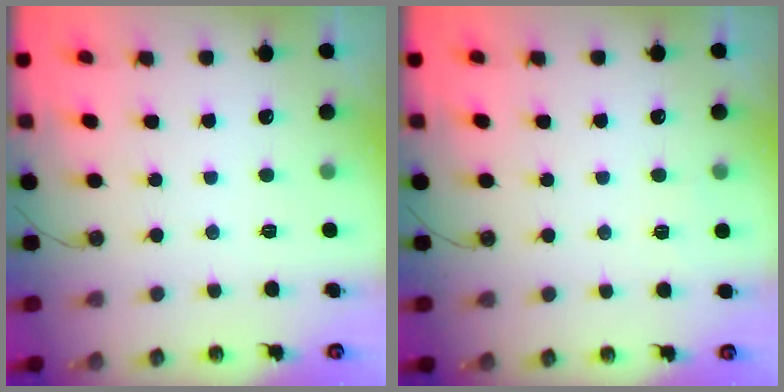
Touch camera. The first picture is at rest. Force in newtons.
{"total": 3.4, "press": 2.2, "slide": 2.7}